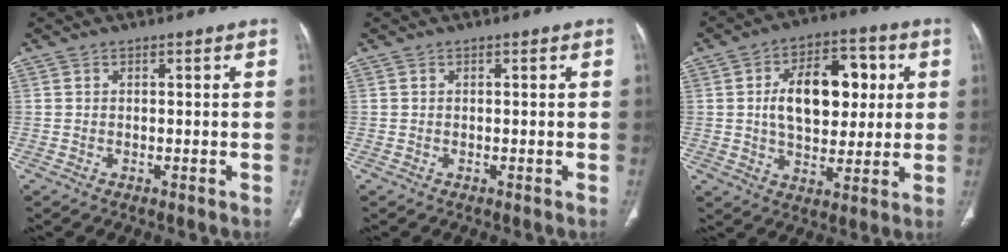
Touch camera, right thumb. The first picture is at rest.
{"total": 0.0}
{"total": 16.1, "force": [2.6, 9.8, 12.5], "torque": [-0.156, 0.011, 0.040]}